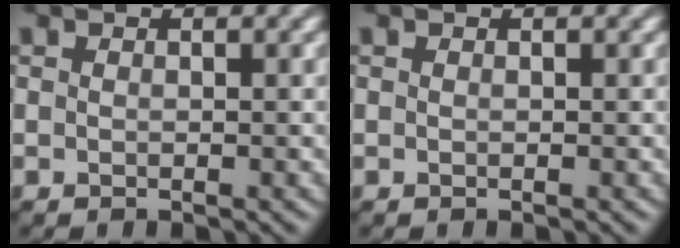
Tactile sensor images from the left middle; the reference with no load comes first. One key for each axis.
{"total": 0.0}